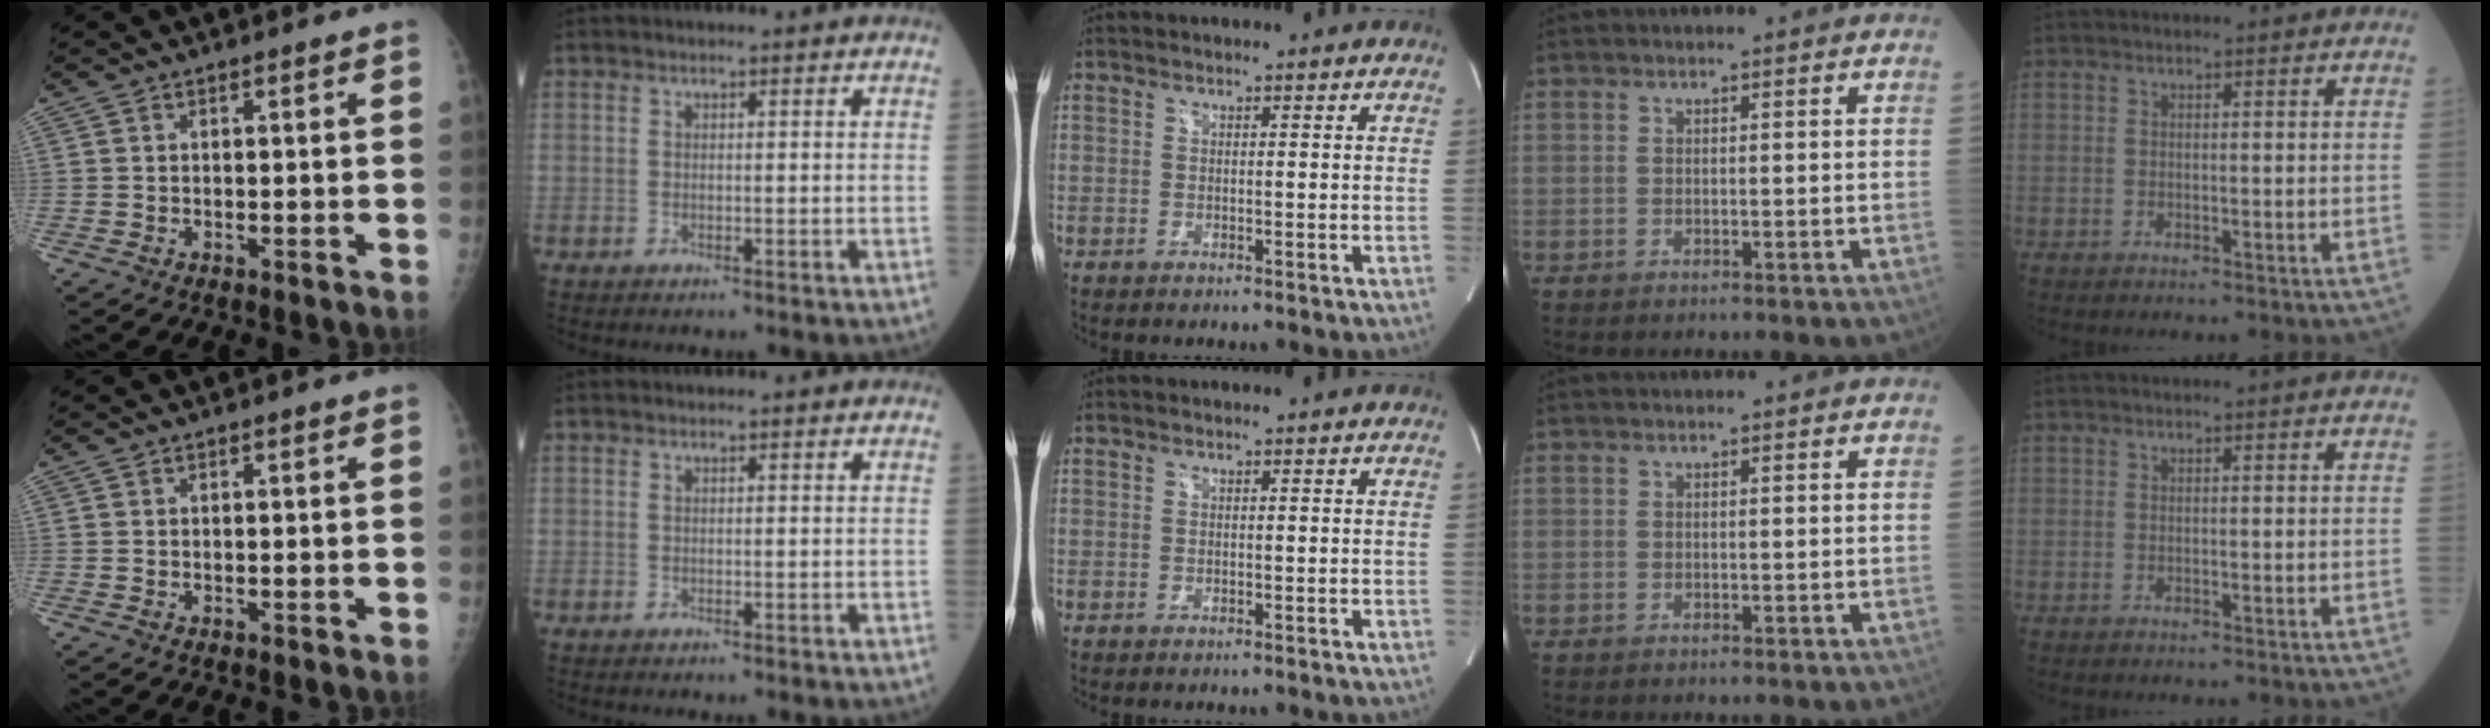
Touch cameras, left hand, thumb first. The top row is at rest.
{}